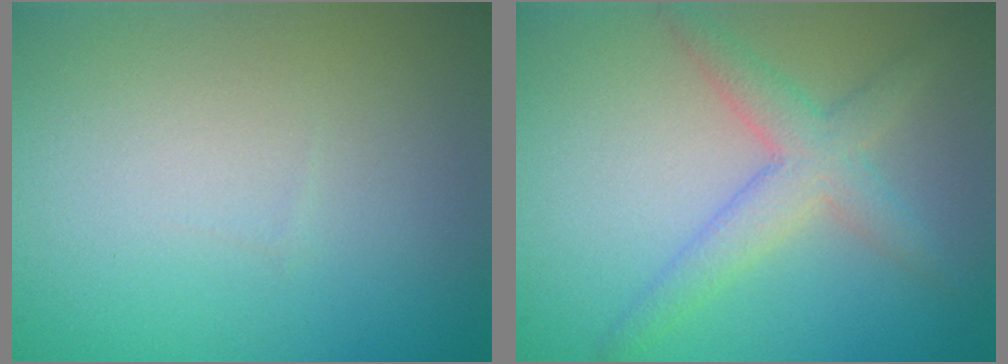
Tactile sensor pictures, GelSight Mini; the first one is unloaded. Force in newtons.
{"total": 3.7, "press": 3.7, "slide": 0.1}